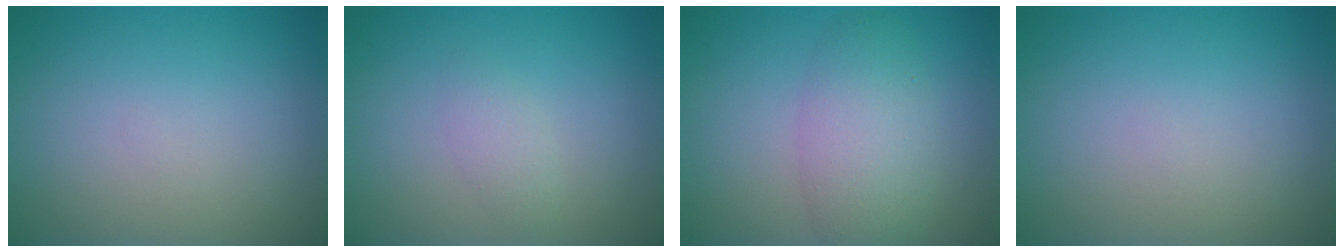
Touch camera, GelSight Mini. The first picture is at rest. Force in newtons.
{"total": 1.3, "press": 1.3, "slide": 0.0}
{"total": 4.6, "press": 4.6, "slide": 0.0}
{"total": 0.0}